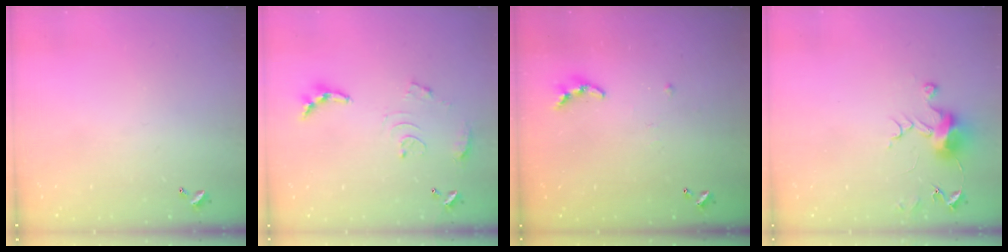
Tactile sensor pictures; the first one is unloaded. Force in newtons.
{"total": 10.6, "press": 10.6, "slide": 0.8}
{"total": 6.4, "press": 6.4, "slide": 0.5}
{"total": 7.7, "press": 7.7, "slide": 0.4}